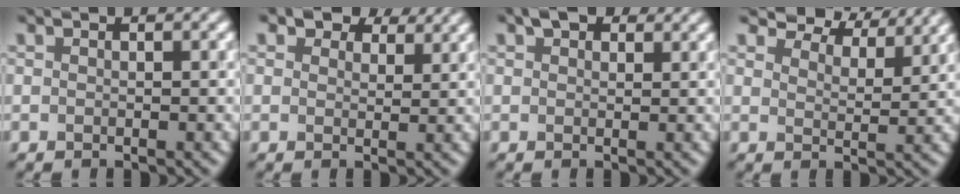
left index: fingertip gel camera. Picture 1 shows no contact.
{"total": 4.6, "force": [3.4, 2.3, 2.0], "torque": [-0.035, 0.004, 0.041]}
{"total": 2.3, "force": [1.6, 1.2, 1.2], "torque": [-0.018, 0.007, 0.020]}
{"total": 6.8, "force": [6.2, 1.7, 2.2], "torque": [-0.038, -0.005, 0.097]}